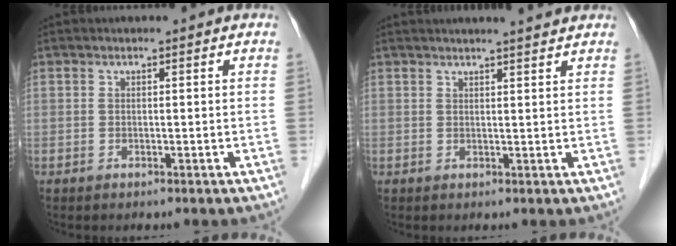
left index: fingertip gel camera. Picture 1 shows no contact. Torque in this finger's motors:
{"motor_torque": [-0.04, -0.94, 0.13, 0.01]}